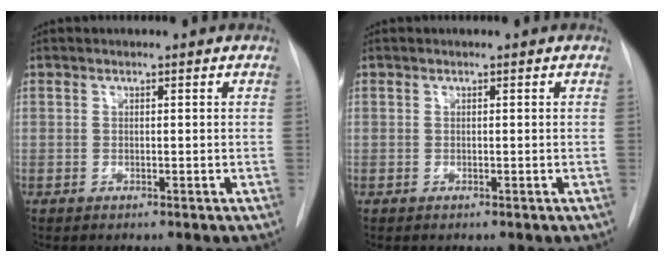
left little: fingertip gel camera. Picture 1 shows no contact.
{"total": 0.0}